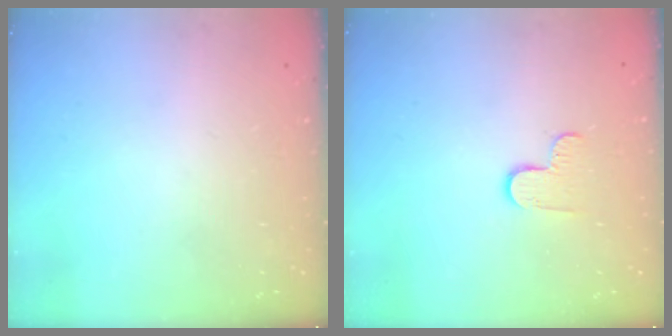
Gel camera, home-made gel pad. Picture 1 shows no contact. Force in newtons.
{"total": 5.1, "press": 5.0, "slide": 0.5}